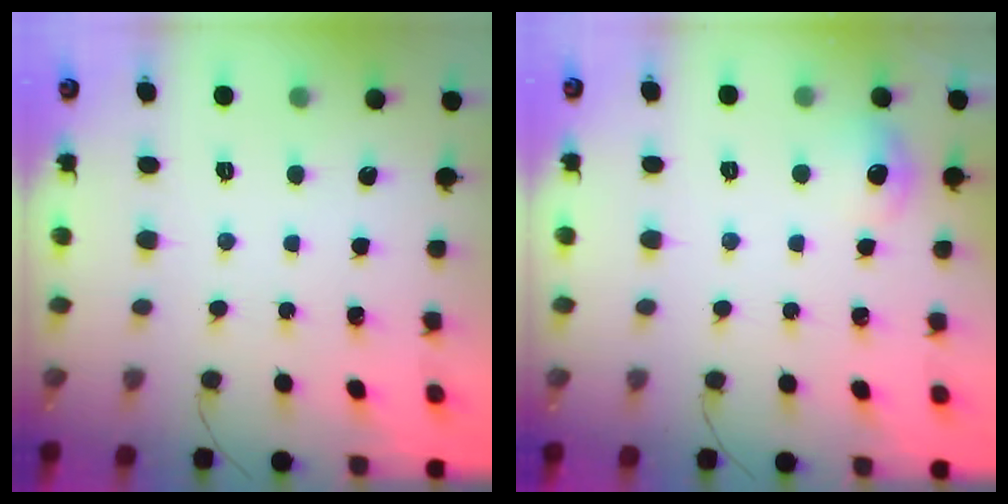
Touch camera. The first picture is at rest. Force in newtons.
{"total": 6.1, "press": 5.9, "slide": 1.6}